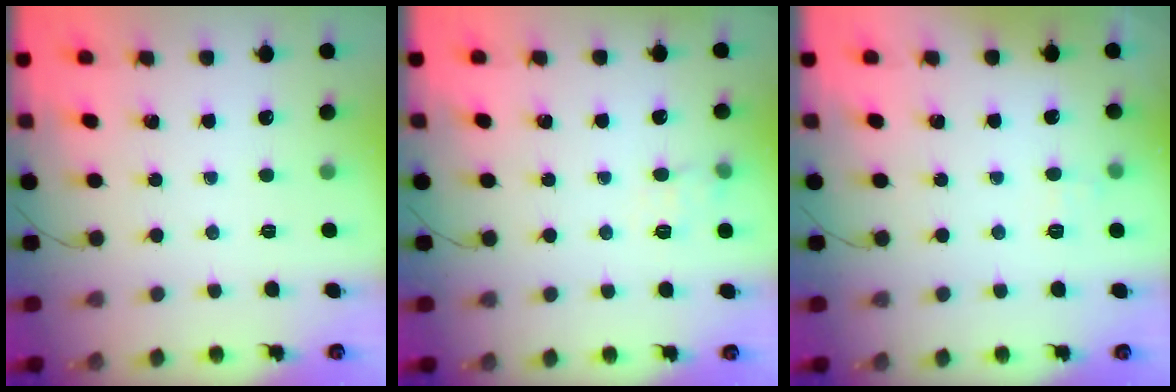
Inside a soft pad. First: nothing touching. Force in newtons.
{"total": 7.4, "press": 7.2, "slide": 1.8}
{"total": 4.3, "press": 4.1, "slide": 1.3}